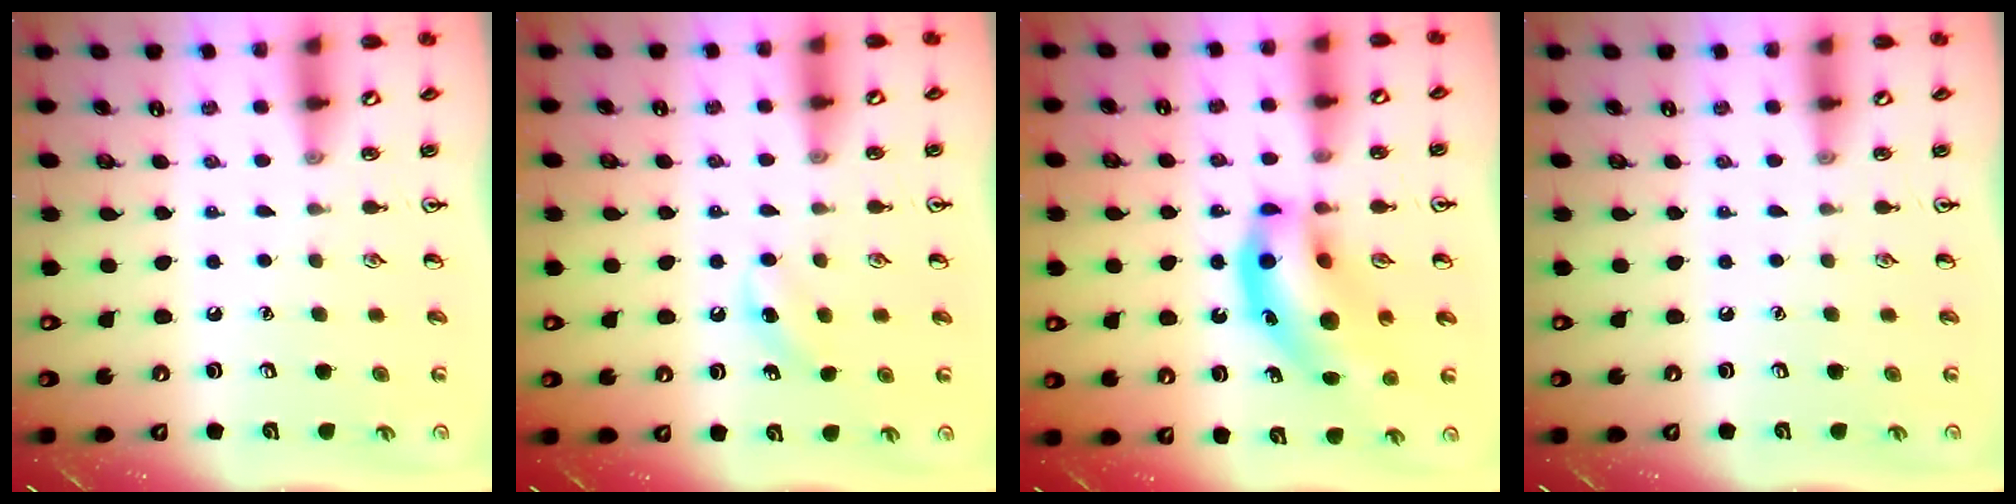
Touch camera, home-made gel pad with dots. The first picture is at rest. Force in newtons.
{"total": 6.3, "press": 6.0, "slide": 1.8}
{"total": 15.3, "press": 14.7, "slide": 4.5}
{"total": 0.0}